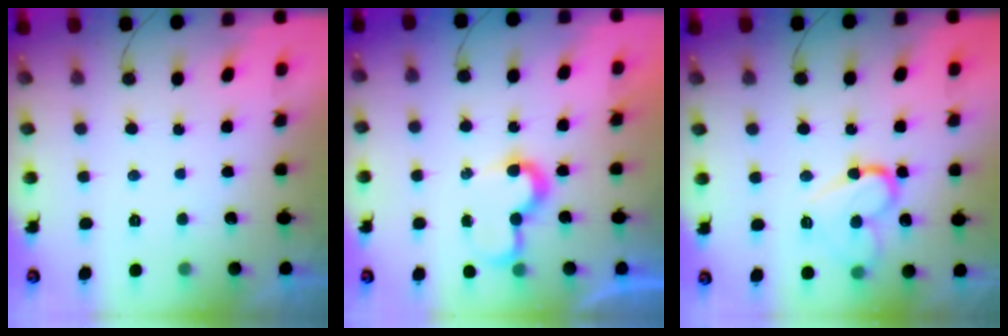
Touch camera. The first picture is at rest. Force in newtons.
{"total": 7.5, "press": 7.5, "slide": 0.3}
{"total": 13.7, "press": 13.6, "slide": 1.7}